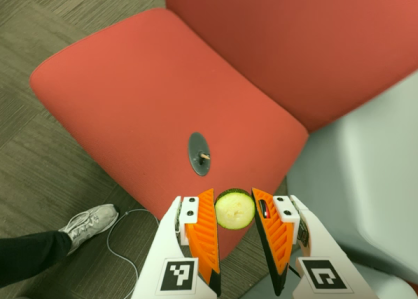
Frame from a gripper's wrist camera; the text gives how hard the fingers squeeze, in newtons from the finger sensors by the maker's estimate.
{"total": 7.7, "left": 8.3, "right": 7.0}